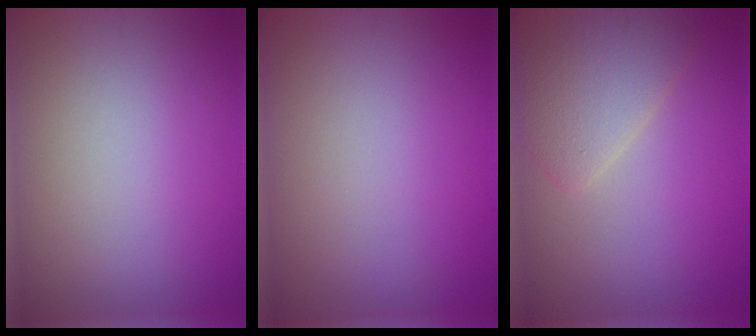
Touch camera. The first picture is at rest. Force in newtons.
{"total": 0.0}
{"total": 3.5, "press": 3.5, "slide": 0.2}